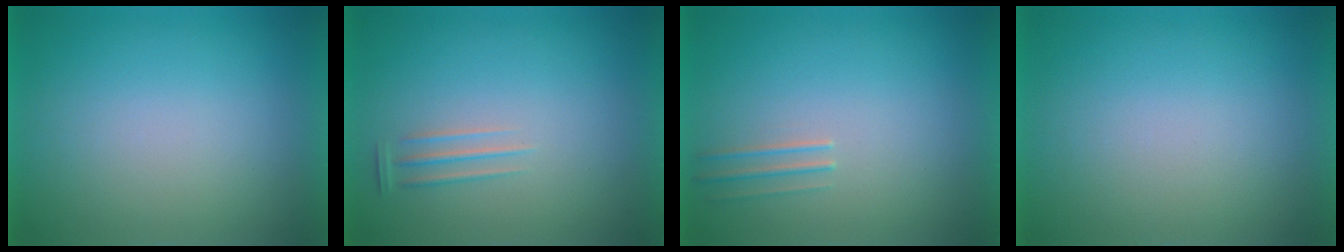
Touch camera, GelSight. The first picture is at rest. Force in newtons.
{"total": 1.2}
{"total": 1.3}
{"total": 1.0}